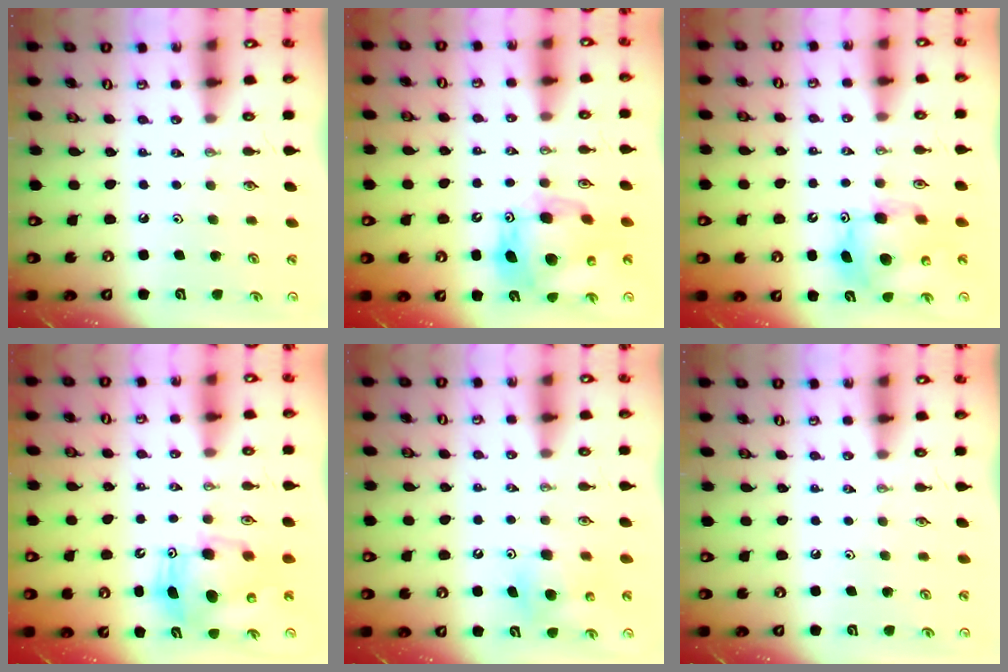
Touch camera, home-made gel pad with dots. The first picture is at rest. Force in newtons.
{"total": 16.5, "press": 16.4, "slide": 1.7}
{"total": 11.6, "press": 11.5, "slide": 1.1}
{"total": 8.8, "press": 8.6, "slide": 1.9}
{"total": 7.8, "press": 7.8, "slide": 0.9}
{"total": 0.0}